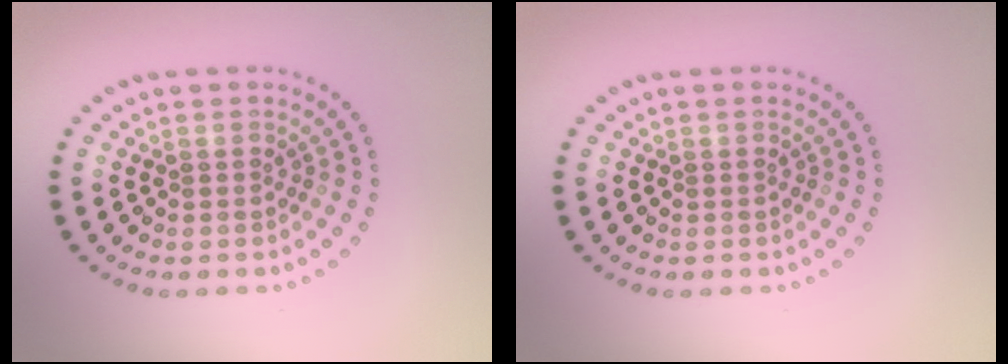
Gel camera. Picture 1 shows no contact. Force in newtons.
{"total": 0.0}